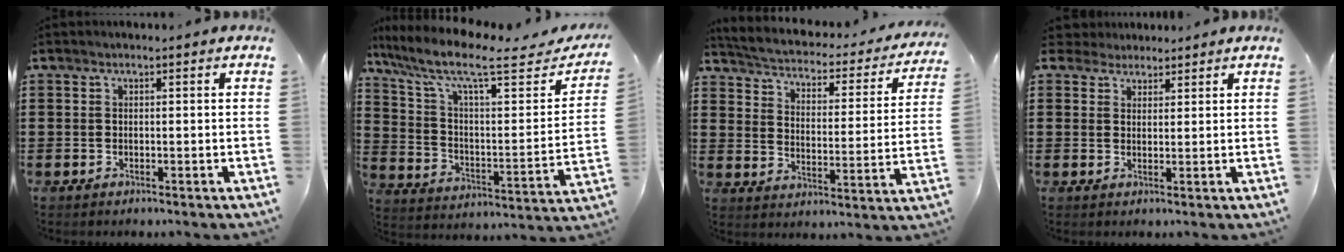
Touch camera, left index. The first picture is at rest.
{"total": 11.1, "force": [7.9, 2.4, 7.4], "torque": [-0.156, -0.048, 0.127]}
{"total": 2.4, "force": [2.2, 0.3, 0.9], "torque": [-0.036, -0.027, 0.026]}
{"total": 2.5, "force": [2.1, 1.4, 0.0], "torque": [-0.010, 0.010, 0.040]}